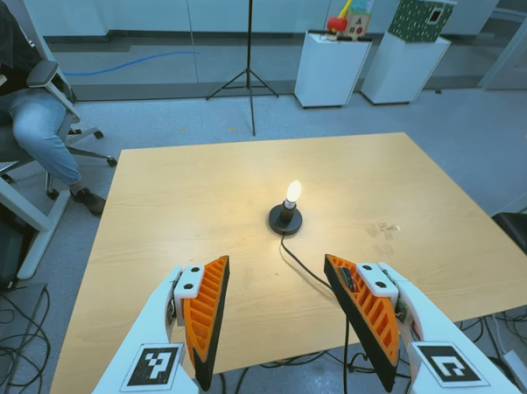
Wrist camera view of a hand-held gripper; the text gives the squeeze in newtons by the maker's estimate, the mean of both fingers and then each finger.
{"total": 0.0}